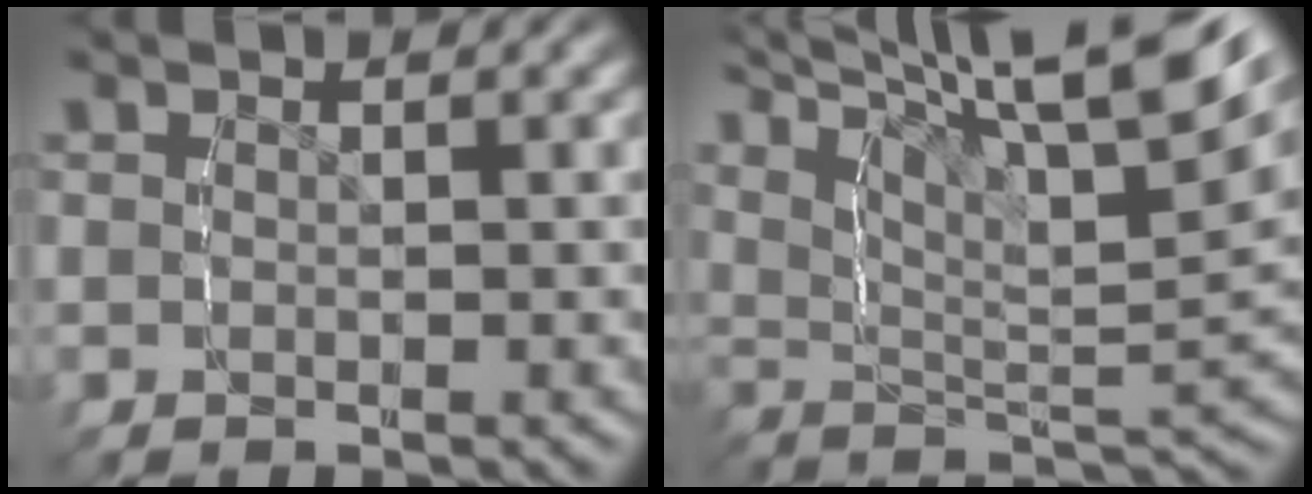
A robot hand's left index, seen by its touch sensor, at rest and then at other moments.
{"total": 15.0, "force": [9.7, 5.2, 10.2], "torque": [-0.131, 0.047, 0.126]}